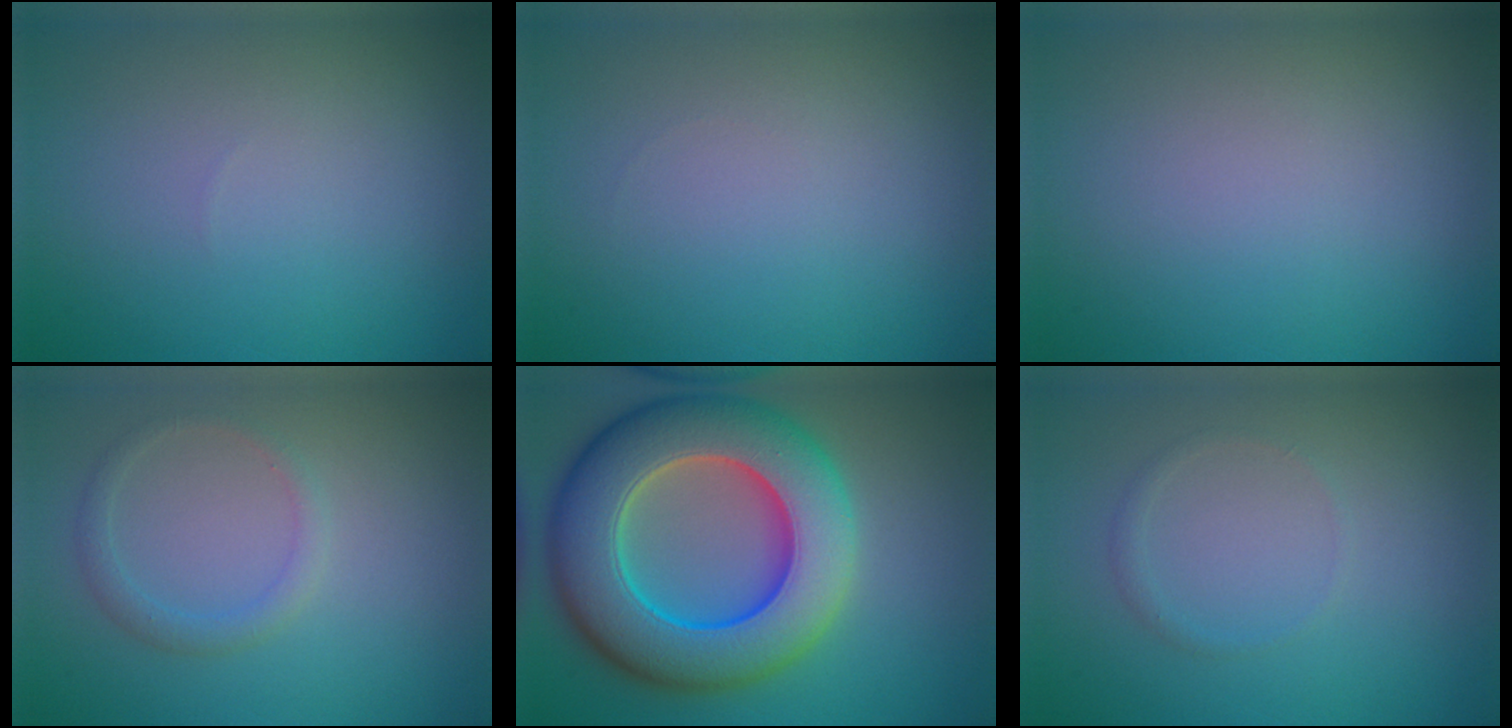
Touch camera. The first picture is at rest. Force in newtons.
{"total": 0.0}
{"total": 0.0}
{"total": 1.5, "press": 1.5, "slide": 0.1}
{"total": 13.3, "press": 13.1, "slide": 2.1}
{"total": 0.7, "press": 0.7, "slide": 0.0}